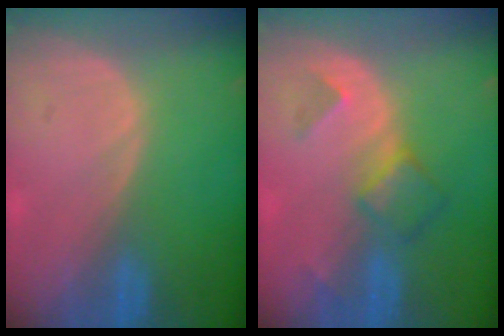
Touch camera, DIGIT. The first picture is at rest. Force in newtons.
{"total": 4.8, "press": 4.6, "slide": 1.4}